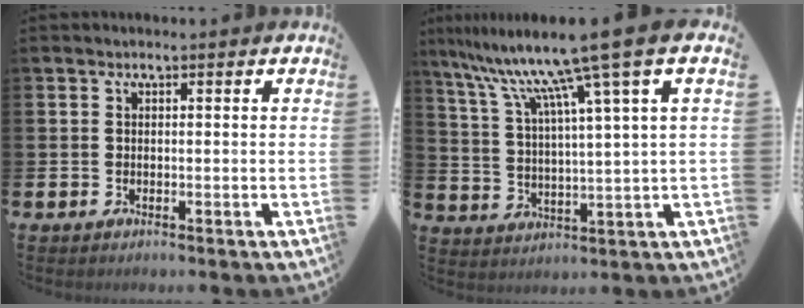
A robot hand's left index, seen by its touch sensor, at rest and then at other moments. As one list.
[{"total": 11.7, "force": [8.3, 0.2, 8.3], "torque": [-0.186, -0.047, 0.130]}]